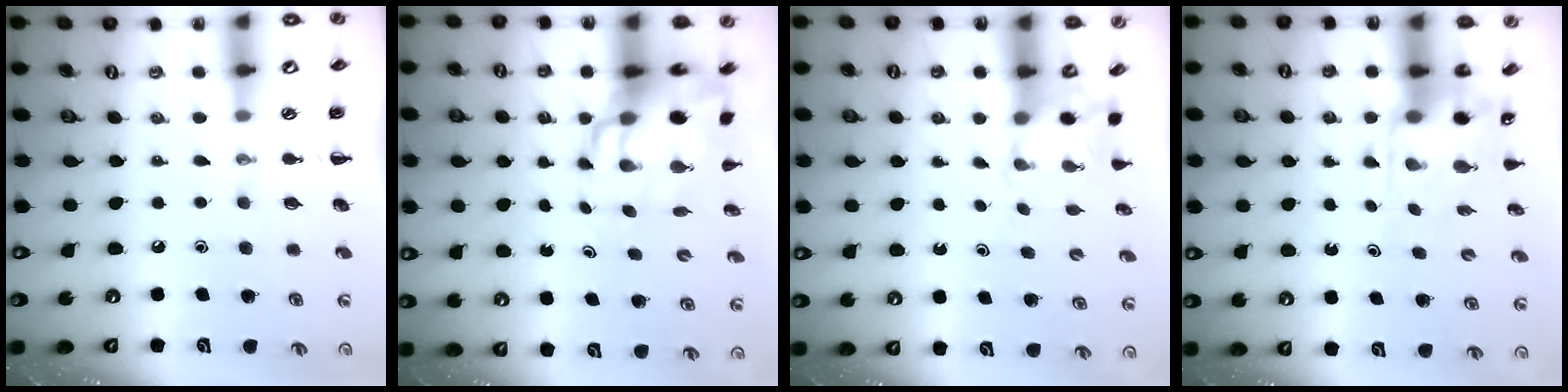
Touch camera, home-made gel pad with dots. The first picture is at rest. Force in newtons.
{"total": 11.0, "press": 10.6, "slide": 3.0}
{"total": 1.7, "press": 1.5, "slide": 0.6}
{"total": 4.6, "press": 4.6, "slide": 0.5}